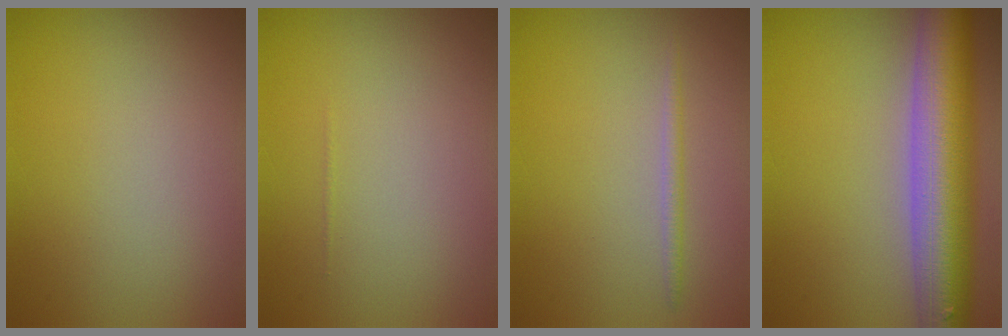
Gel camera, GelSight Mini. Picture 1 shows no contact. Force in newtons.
{"total": 0.0}
{"total": 1.1, "press": 1.1, "slide": 0.0}
{"total": 11.2, "press": 11.1, "slide": 0.6}